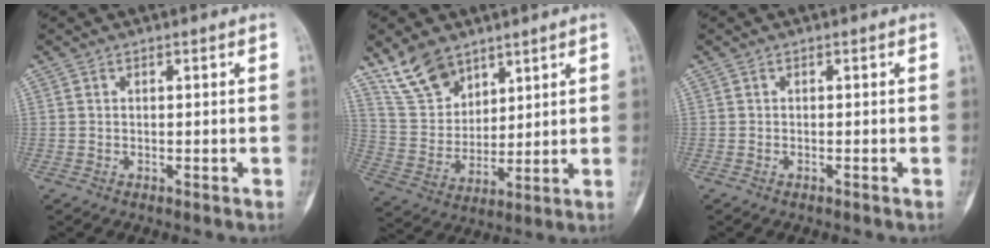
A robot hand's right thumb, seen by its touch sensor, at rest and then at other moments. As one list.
[{"total": 10.8, "force": [8.0, 5.9, 4.0], "torque": [-0.063, -0.037, 0.169]}, {"total": 0.0}]